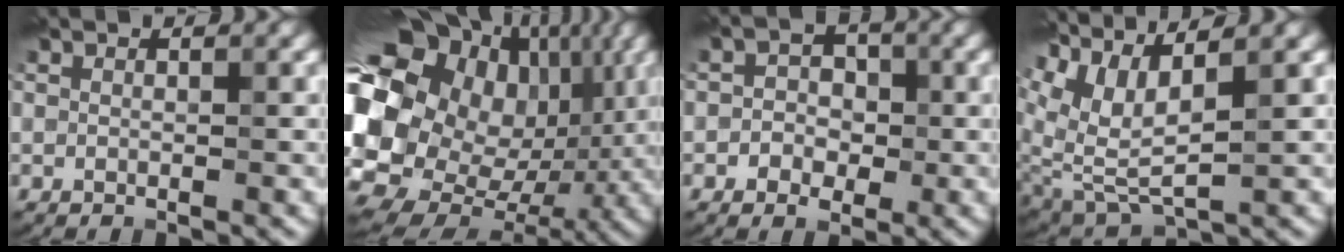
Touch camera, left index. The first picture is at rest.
{"total": 20.1, "force": [1.1, 16.3, 11.6], "torque": [-0.238, 0.015, 0.020]}
{"total": 2.6, "force": [-0.6, 2.1, 1.4], "torque": [-0.001, 0.005, -0.024]}
{"total": 5.3, "force": [3.4, 1.8, 3.7], "torque": [-0.097, -0.006, 0.077]}